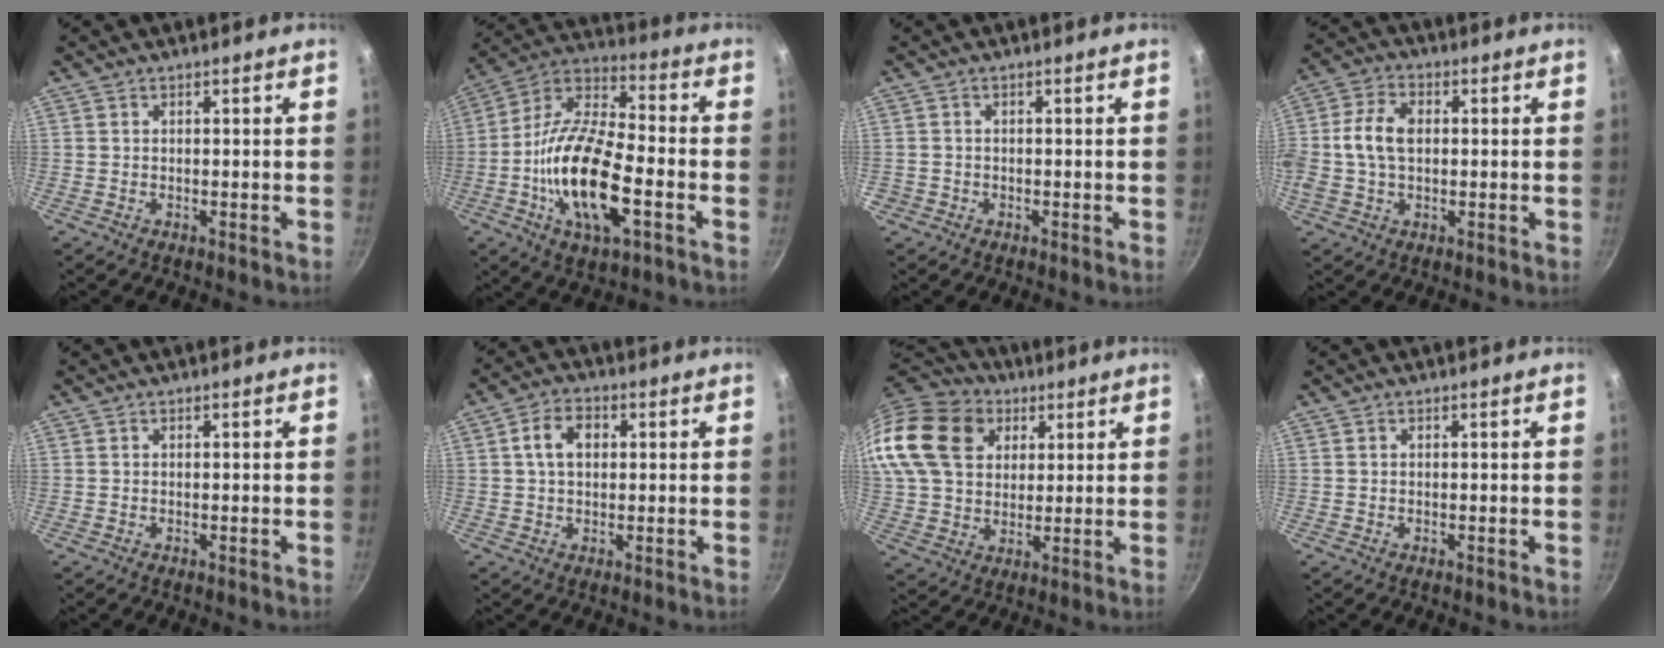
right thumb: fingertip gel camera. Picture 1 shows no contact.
{"total": 19.7, "force": [-5.3, 8.0, 17.2], "torque": [-0.323, 0.028, -0.115]}
{"total": 1.1, "force": [-0.4, 1.0, 0.1], "torque": [-0.003, 0.003, -0.004]}
{"total": 9.3, "force": [0.6, 6.1, 7.0], "torque": [-0.136, 0.018, 0.000]}
{"total": 0.0}
{"total": 6.4, "force": [1.3, 4.4, 4.5], "torque": [-0.065, 0.010, 0.017]}
{"total": 25.3, "force": [10.9, 18.5, 13.3], "torque": [-0.289, 0.021, 0.201]}
{"total": 0.0}